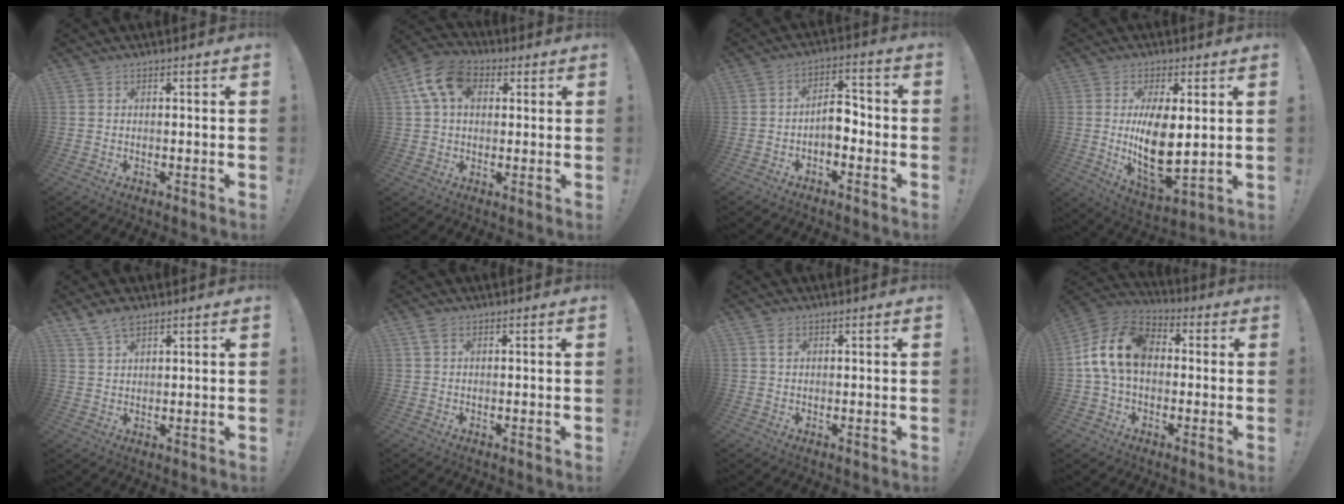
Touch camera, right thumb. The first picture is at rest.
{"total": 12.9, "force": [4.3, 9.0, 8.3], "torque": [-0.145, 0.000, 0.086]}
{"total": 7.4, "force": [-2.6, 4.3, 5.4], "torque": [-0.100, 0.017, -0.049]}
{"total": 14.4, "force": [1.2, 6.8, 12.7], "torque": [-0.242, -0.030, 0.022]}
{"total": 5.1, "force": [4.0, 1.9, 2.4], "torque": [-0.047, -0.018, 0.076]}
{"total": 1.8, "force": [0.9, 0.9, 1.3], "torque": [-0.026, 0.002, 0.016]}
{"total": 1.6, "force": [0.8, 1.2, 0.6], "torque": [0.002, -0.003, 0.012]}
{"total": 15.8, "force": [1.7, 11.0, 11.3], "torque": [-0.200, 0.018, 0.034]}